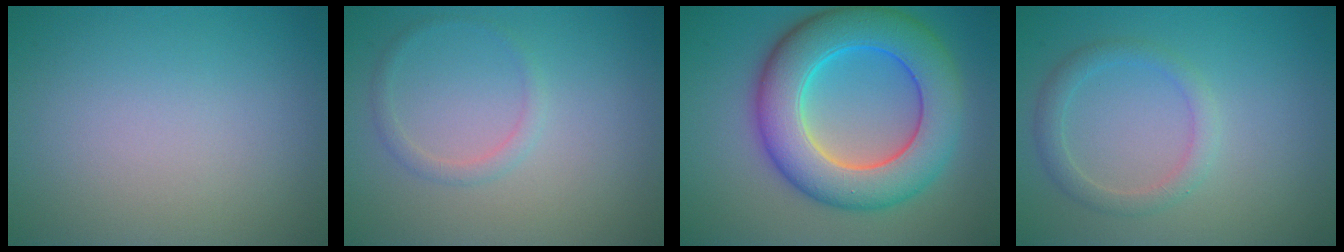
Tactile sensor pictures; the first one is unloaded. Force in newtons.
{"total": 1.1, "press": 1.1, "slide": 0.1}
{"total": 10.2, "press": 10.2, "slide": 0.2}
{"total": 2.1, "press": 2.1, "slide": 0.1}